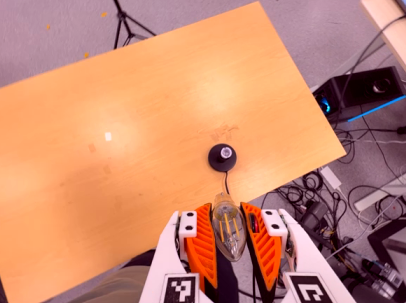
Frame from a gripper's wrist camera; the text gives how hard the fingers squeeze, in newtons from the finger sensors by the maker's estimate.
{"total": 21.8, "left": 24.3, "right": 19.3}